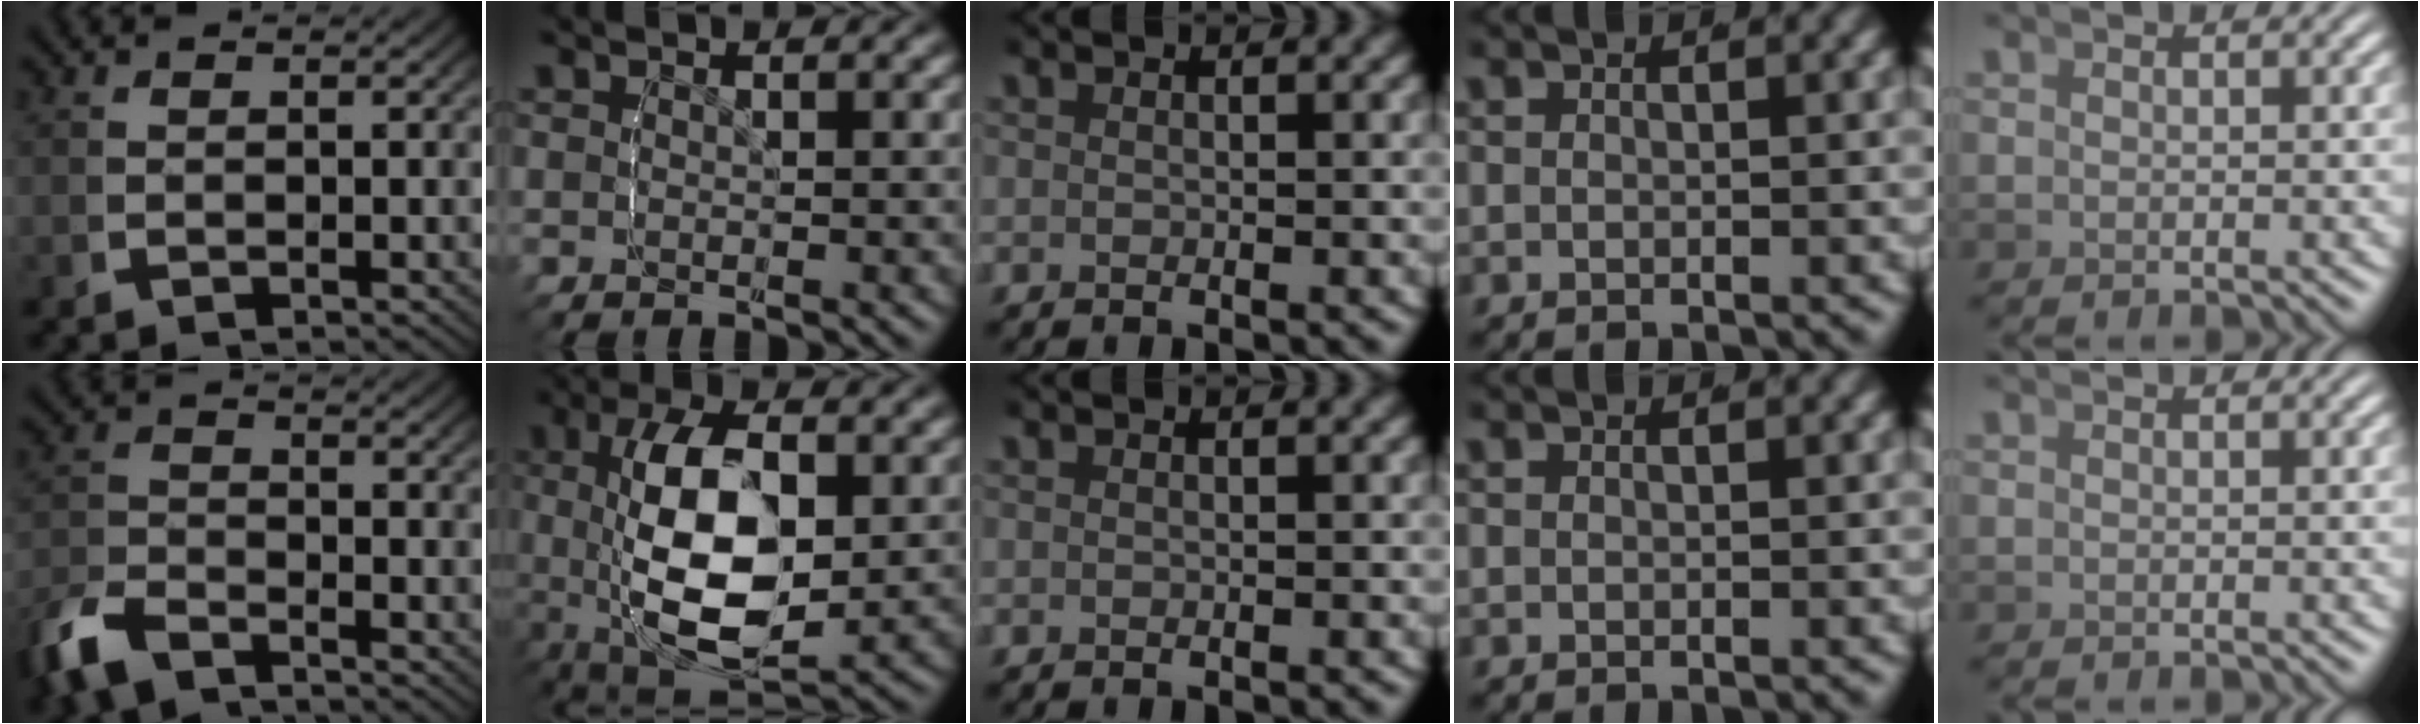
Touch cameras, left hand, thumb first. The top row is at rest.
{"thumb": {"total": 3.8, "force": [-3.2, 1.6, 1.4], "torque": [-0.031, -0.008, -0.060]}, "index": {"total": 9.0, "force": [-2.3, 6.8, 5.5], "torque": [-0.161, -0.034, -0.031]}}